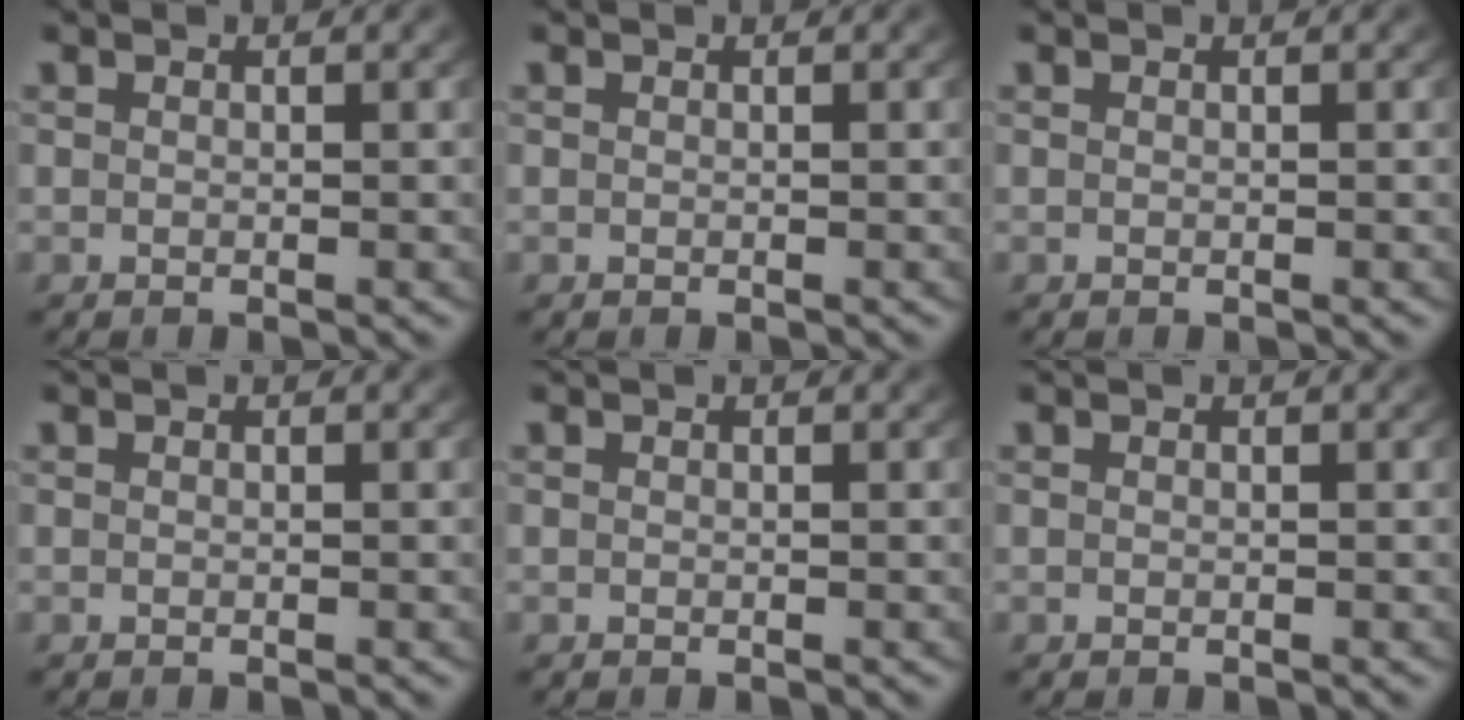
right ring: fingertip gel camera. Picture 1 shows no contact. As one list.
[{"total": 0.0}, {"total": 0.0}, {"total": 0.0}, {"total": 0.0}, {"total": 0.0}]